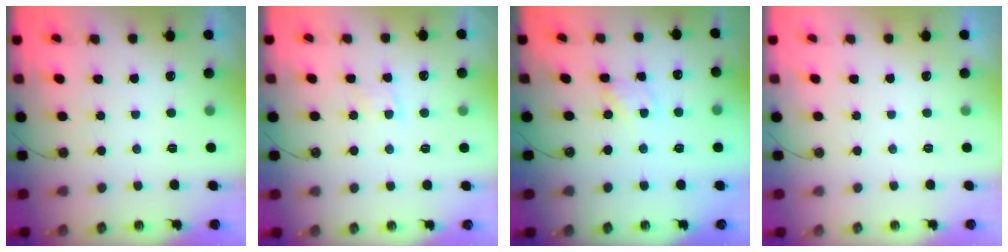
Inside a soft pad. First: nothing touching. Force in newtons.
{"total": 3.8, "press": 3.8, "slide": 0.5}
{"total": 1.6, "press": 1.6, "slide": 0.2}
{"total": 0.0}